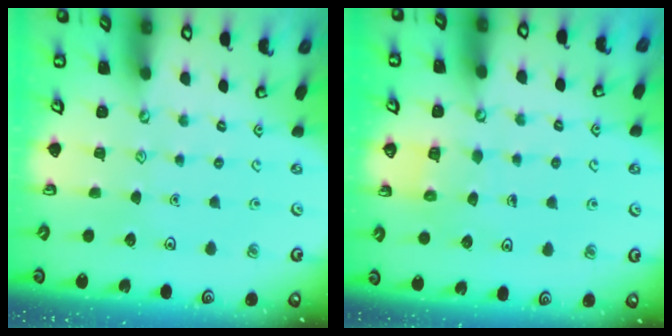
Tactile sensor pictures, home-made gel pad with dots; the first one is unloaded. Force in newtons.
{"total": 5.3, "press": 5.3, "slide": 0.4}